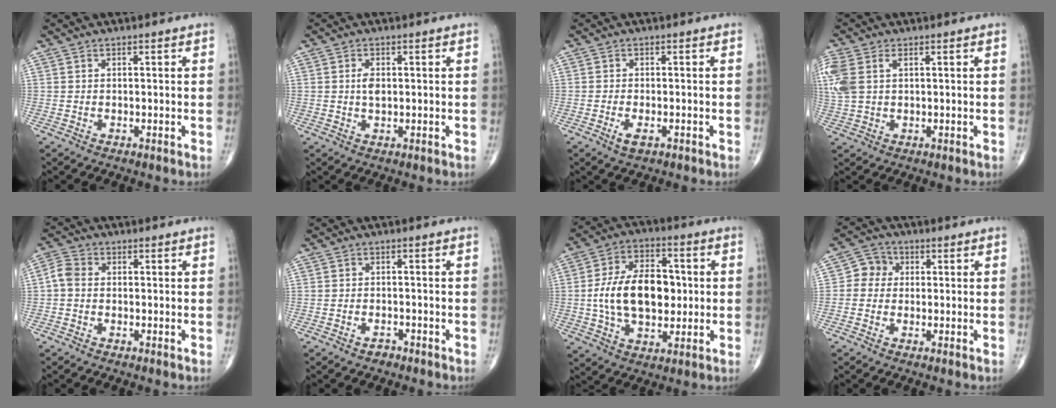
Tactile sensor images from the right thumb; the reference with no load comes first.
{"total": 2.4, "force": [0.3, 1.4, 2.0], "torque": [-0.034, -0.001, 0.006]}
{"total": 2.5, "force": [-1.2, 1.0, 1.9], "torque": [-0.037, -0.001, -0.020]}
{"total": 8.8, "force": [2.5, 5.5, 6.5], "torque": [-0.188, 0.016, 0.056]}
{"total": 3.3, "force": [-0.3, 2.5, 2.2], "torque": [-0.045, 0.008, -0.017]}
{"total": 1.4, "force": [-1.1, 0.8, 0.4], "torque": [-0.009, 0.004, -0.018]}
{"total": 16.5, "force": [0.1, 10.0, 13.1], "torque": [-0.208, 0.018, 0.003]}
{"total": 4.4, "force": [0.2, 4.0, 1.7], "torque": [-0.006, 0.011, -0.008]}